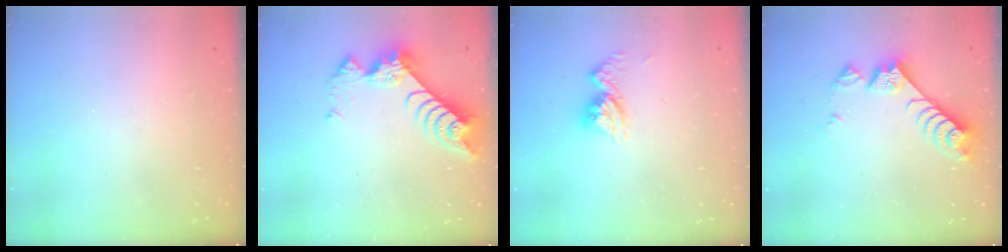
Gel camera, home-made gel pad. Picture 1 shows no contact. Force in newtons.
{"total": 8.6, "press": 8.6, "slide": 0.8}
{"total": 10.2, "press": 10.1, "slide": 1.0}
{"total": 8.8, "press": 8.8, "slide": 0.4}